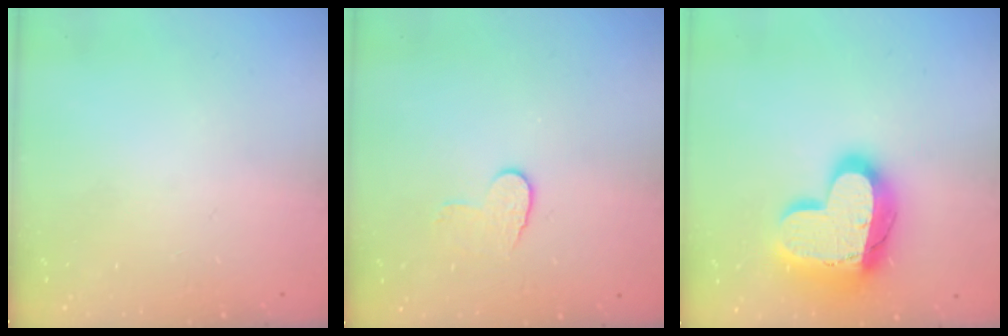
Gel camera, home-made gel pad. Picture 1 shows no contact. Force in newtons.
{"total": 6.1, "press": 6.1, "slide": 0.5}
{"total": 19.7, "press": 19.7, "slide": 1.4}